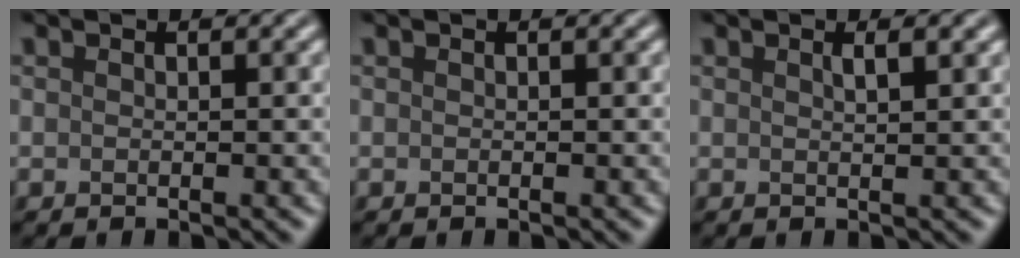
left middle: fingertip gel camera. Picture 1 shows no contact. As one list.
[{"total": 0.0}, {"total": 1.8, "force": [0.8, 0.7, 1.4], "torque": [-0.003, 0.005, -0.004]}]